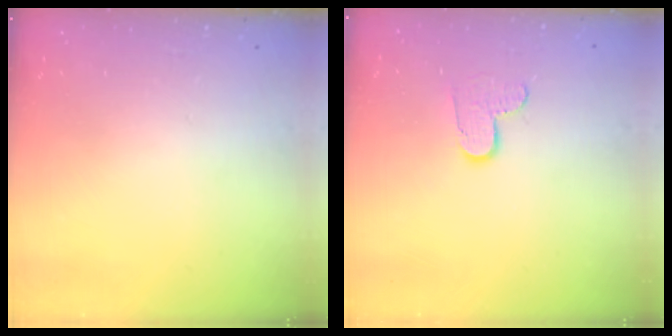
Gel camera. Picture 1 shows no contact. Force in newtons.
{"total": 7.7, "press": 7.6, "slide": 0.4}